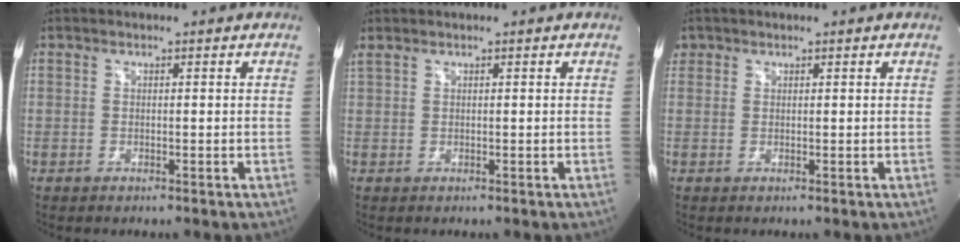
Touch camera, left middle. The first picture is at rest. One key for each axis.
{"total": 1.0, "fx": 0.9, "fy": 0.1, "fz": 0.4, "tx": -0.029, "ty": 0.024, "tz": 0.029}
{"total": 1.5, "fx": 0.9, "fy": 1.2, "fz": 0.1, "tx": 0.007, "ty": 0.011, "tz": 0.015}